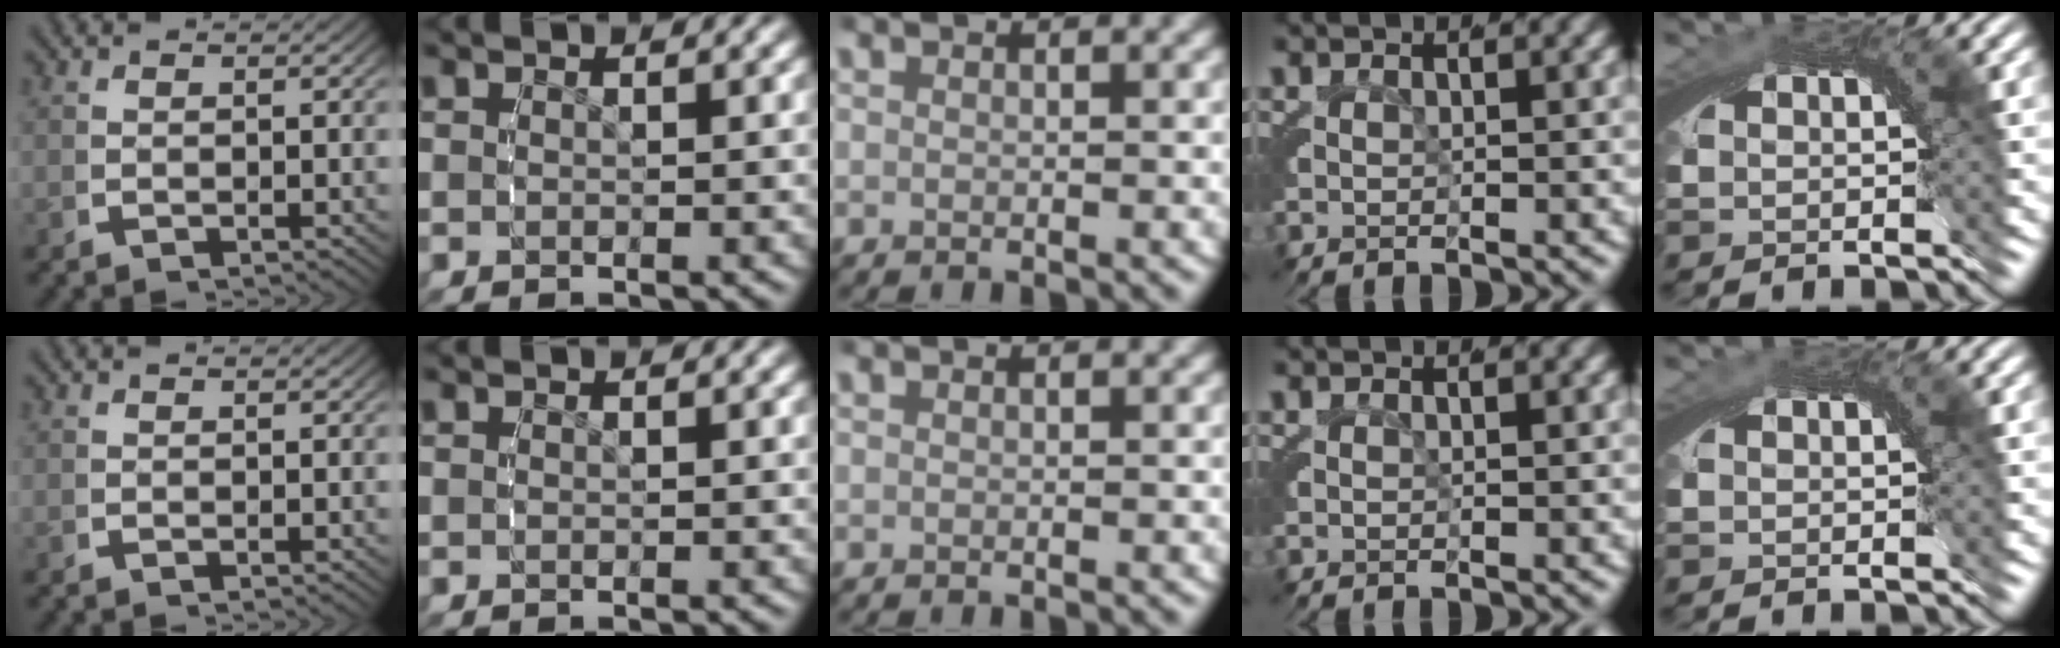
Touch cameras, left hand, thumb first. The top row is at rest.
{}